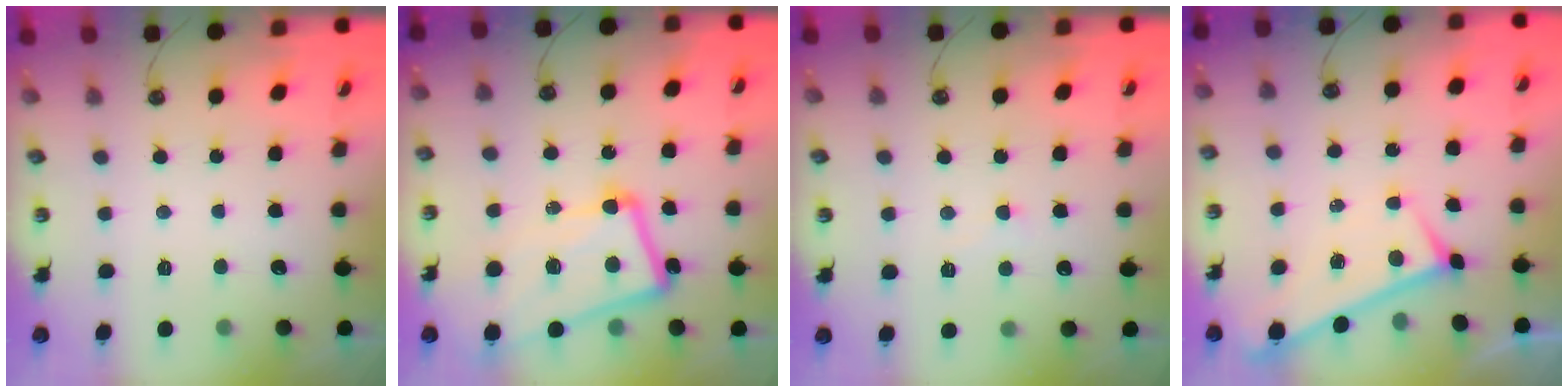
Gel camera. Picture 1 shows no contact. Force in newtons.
{"total": 16.7, "press": 16.6, "slide": 2.4}
{"total": 3.8, "press": 3.8, "slide": 0.4}
{"total": 0.0}